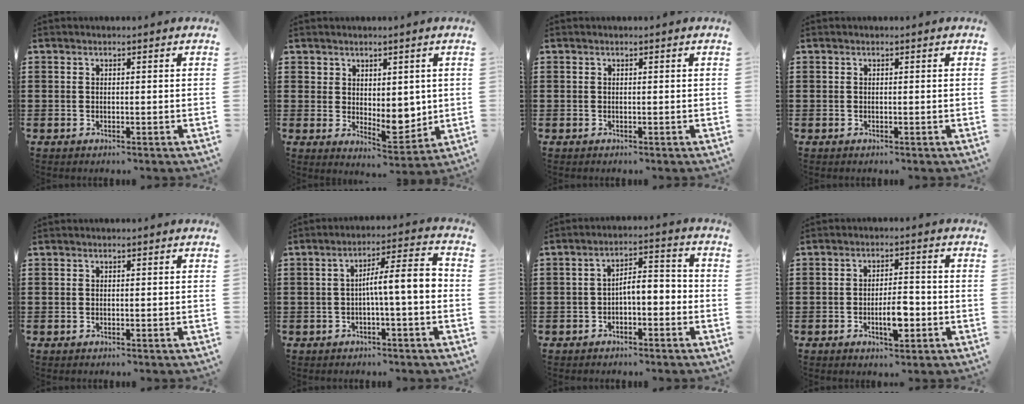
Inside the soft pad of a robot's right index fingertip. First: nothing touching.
{"total": 5.9, "force": [2.1, 4.0, 3.8], "torque": [-0.055, -0.014, 0.039]}
{"total": 0.0}
{"total": 0.0}
{"total": 0.0}
{"total": 7.3, "force": [-0.8, 0.9, 7.2], "torque": [-0.121, 0.001, -0.019]}
{"total": 3.5, "force": [-2.0, 1.4, 2.6], "torque": [-0.049, 0.010, -0.042]}
{"total": 5.3, "force": [-1.8, 2.0, 4.7], "torque": [-0.092, 0.001, -0.034]}